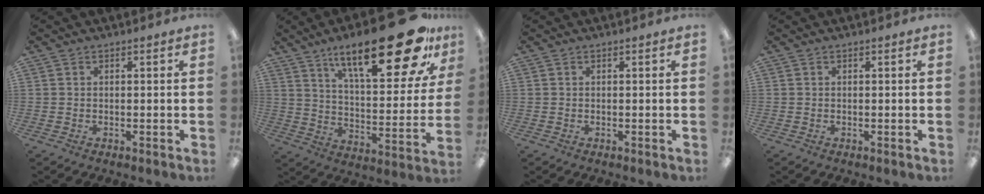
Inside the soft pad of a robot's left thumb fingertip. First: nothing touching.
{"total": 26.7, "force": [16.9, 8.2, 19.0], "torque": [-0.280, -0.099, 0.269]}
{"total": 0.0}
{"total": 0.0}